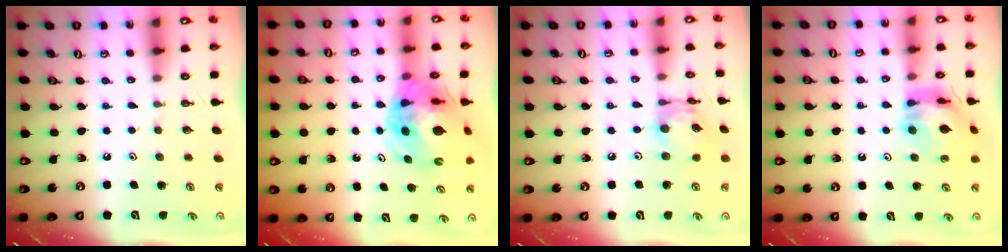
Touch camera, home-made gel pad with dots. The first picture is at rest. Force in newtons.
{"total": 17.0, "press": 16.9, "slide": 2.1}
{"total": 12.9, "press": 12.8, "slide": 1.1}
{"total": 12.0, "press": 11.9, "slide": 1.5}